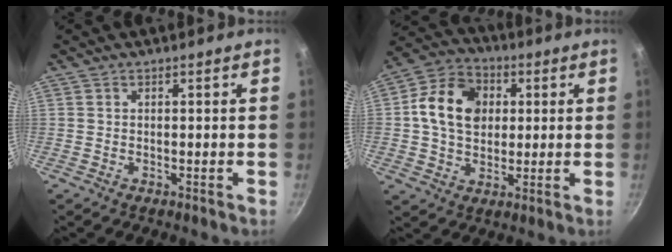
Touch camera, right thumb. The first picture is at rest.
{"total": 13.5, "force": [2.2, 10.5, 8.2], "torque": [-0.122, 0.013, 0.025]}